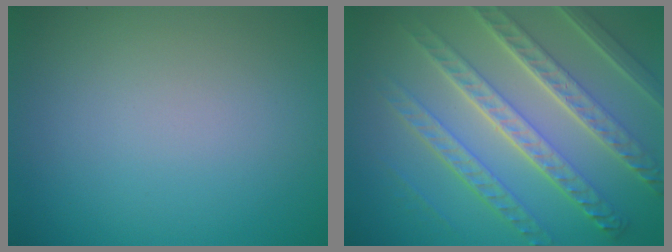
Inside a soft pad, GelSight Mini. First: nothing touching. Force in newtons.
{"total": 8.4, "press": 6.2, "slide": 5.8}